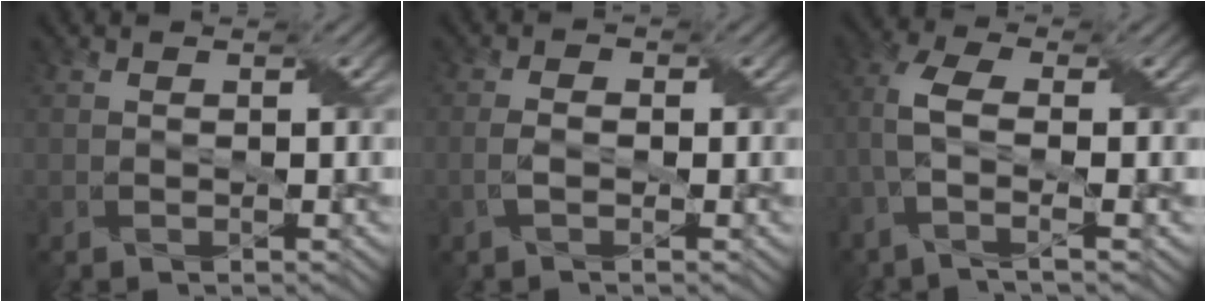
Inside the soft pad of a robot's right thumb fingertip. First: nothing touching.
{"total": 1.5, "force": [-0.6, 0.7, 1.2], "torque": [-0.026, 0.003, -0.015]}
{"total": 5.8, "force": [-1.2, 1.6, 5.5], "torque": [-0.120, 0.008, -0.036]}